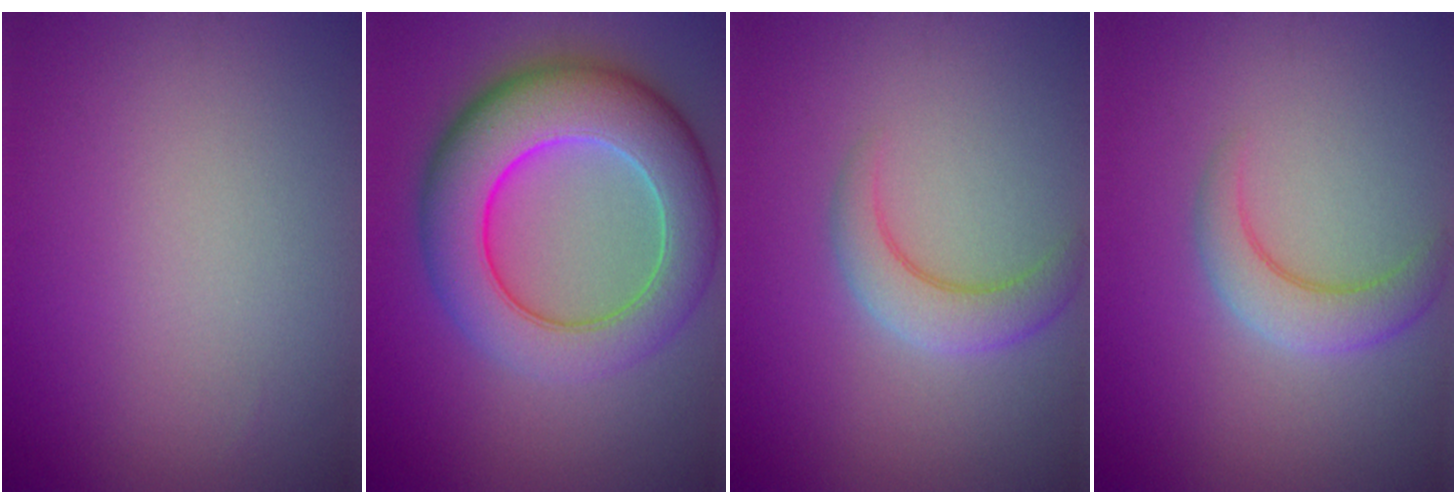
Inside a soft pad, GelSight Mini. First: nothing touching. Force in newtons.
{"total": 10.5, "press": 10.4, "slide": 0.4}
{"total": 3.0, "press": 3.0, "slide": 0.2}
{"total": 3.0, "press": 3.0, "slide": 0.2}